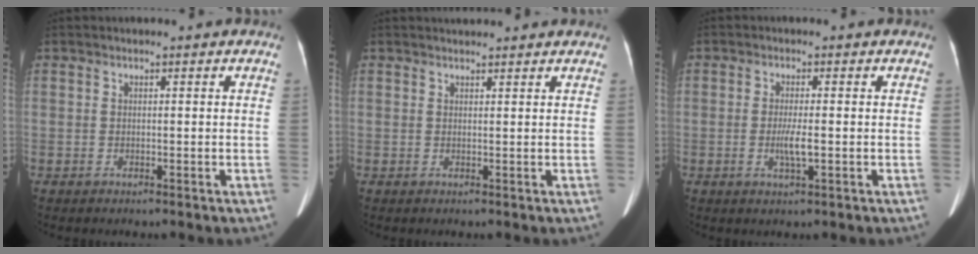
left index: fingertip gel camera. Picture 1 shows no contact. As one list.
[{"total": 4.0, "force": [3.9, 0.3, 1.0], "torque": [-0.015, 0.028, 0.047]}, {"total": 2.9, "force": [-0.6, 0.2, 2.9], "torque": [-0.059, -0.005, -0.010]}]